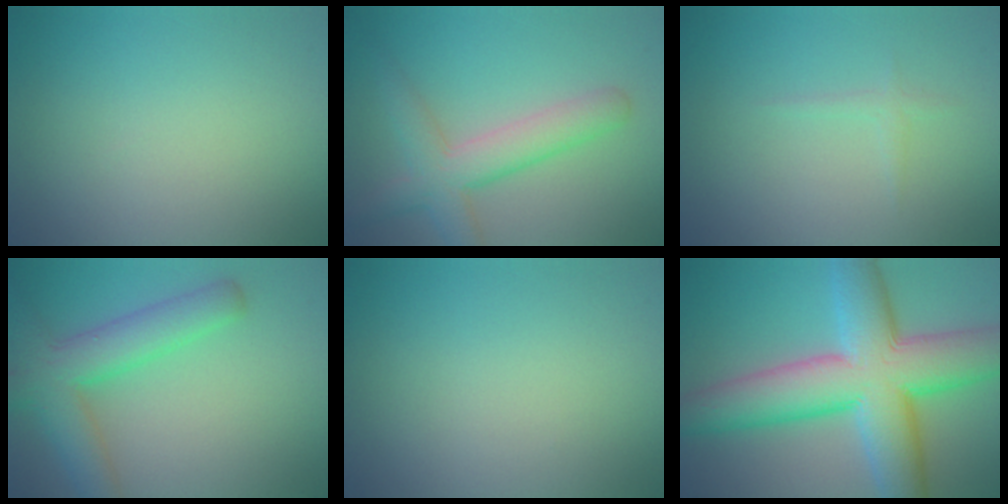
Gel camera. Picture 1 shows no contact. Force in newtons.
{"total": 4.4, "press": 4.4, "slide": 0.1}
{"total": 0.7, "press": 0.7, "slide": 0.0}
{"total": 5.8, "press": 5.8, "slide": 0.3}
{"total": 0.0}
{"total": 12.0, "press": 12.0, "slide": 0.3}